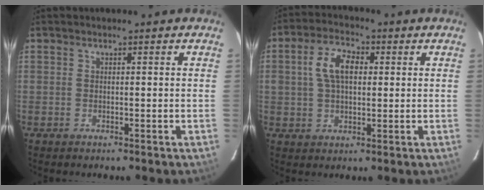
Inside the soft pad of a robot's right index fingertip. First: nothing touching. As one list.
[{"total": 7.6, "force": [1.5, 4.6, 5.9], "torque": [-0.113, 0.020, 0.028]}]